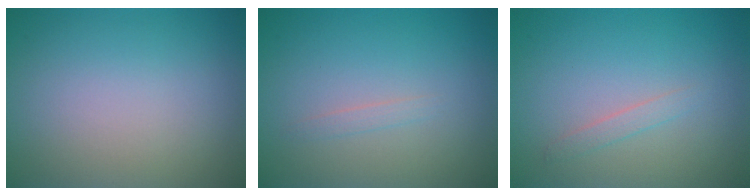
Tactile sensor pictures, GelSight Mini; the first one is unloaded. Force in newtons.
{"total": 0.7, "press": 0.7, "slide": 0.1}
{"total": 1.0, "press": 1.0, "slide": 0.1}